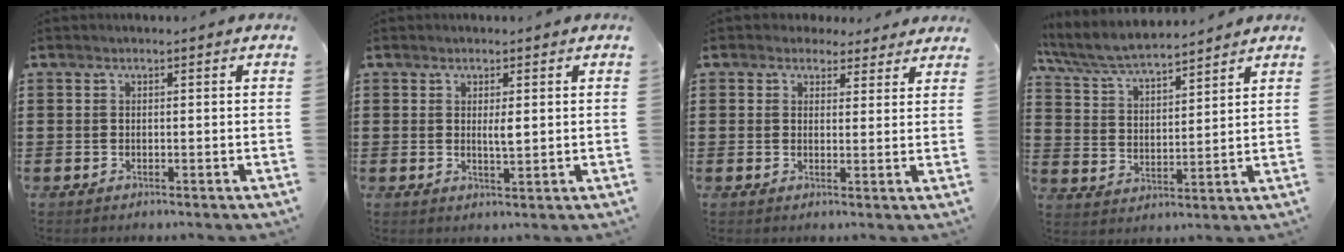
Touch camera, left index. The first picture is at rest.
{"total": 2.2, "force": [0.6, 0.4, 2.1], "torque": [-0.032, -0.002, 0.006]}
{"total": 3.0, "force": [2.5, 1.6, 0.5], "torque": [-0.011, 0.001, 0.044]}
{"total": 6.8, "force": [6.3, 0.6, 2.3], "torque": [-0.070, -0.031, 0.111]}